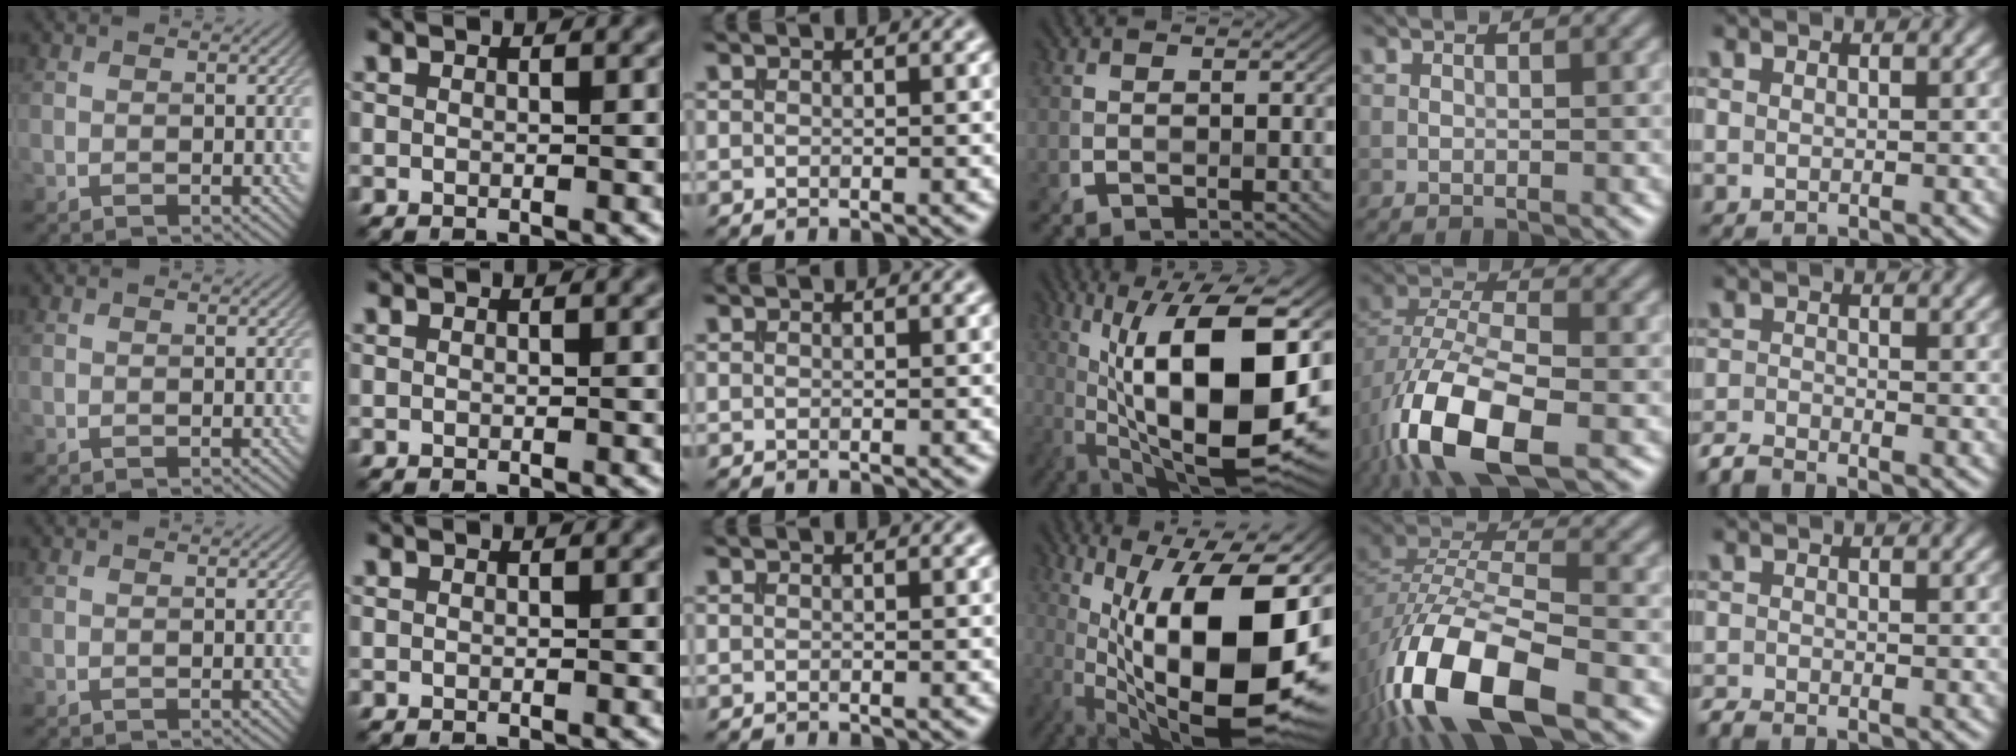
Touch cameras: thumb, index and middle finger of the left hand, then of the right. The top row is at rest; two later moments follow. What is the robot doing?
{"motion": "insert", "object": "bucket"}